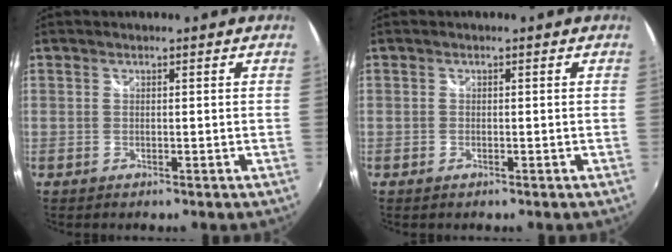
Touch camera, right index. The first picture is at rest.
{"total": 0.6, "force": [-0.4, 0.3, 0.2], "torque": [-0.003, -0.003, -0.010]}